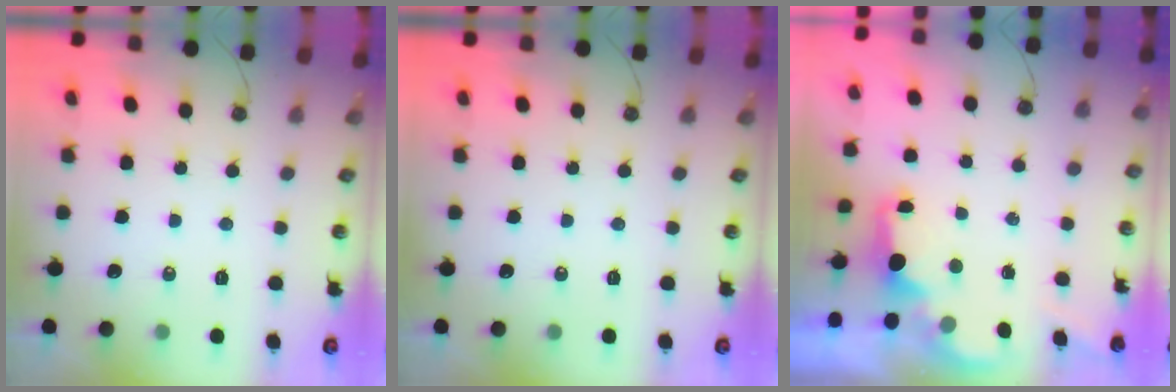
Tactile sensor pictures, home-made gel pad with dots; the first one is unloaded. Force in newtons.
{"total": 0.0}
{"total": 1.8, "press": 1.6, "slide": 0.7}